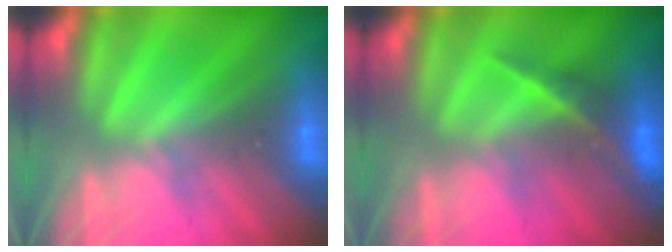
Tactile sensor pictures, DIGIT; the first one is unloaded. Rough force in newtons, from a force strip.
{"total": 2.4}